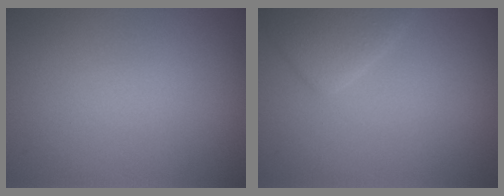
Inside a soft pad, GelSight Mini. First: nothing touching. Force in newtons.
{"total": 2.7, "press": 2.7, "slide": 0.1}